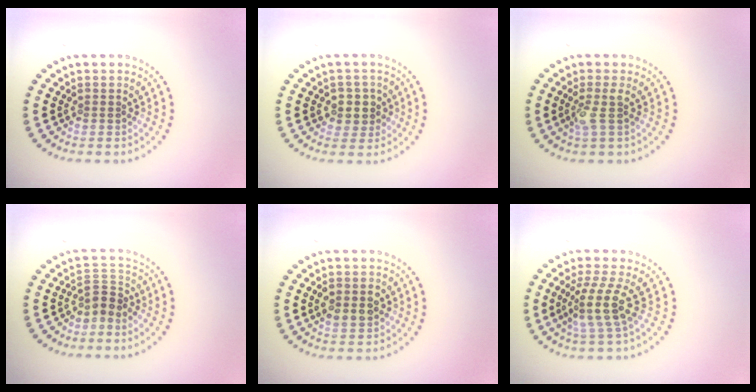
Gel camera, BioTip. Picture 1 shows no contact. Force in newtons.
{"total": 2.5, "press": 2.2, "slide": 1.0}
{"total": 1.8, "press": 1.4, "slide": 1.1}
{"total": 2.3, "press": 1.6, "slide": 1.6}
{"total": 3.0, "press": 3.0, "slide": 0.1}
{"total": 3.7, "press": 2.9, "slide": 2.3}